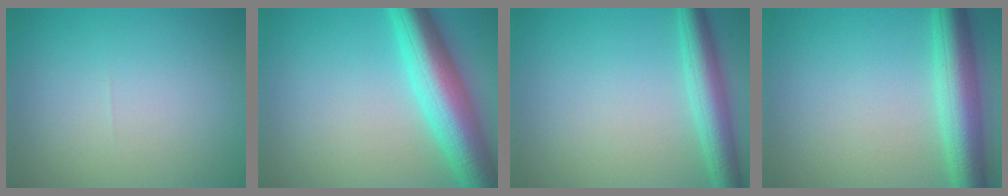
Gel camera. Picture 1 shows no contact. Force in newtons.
{"total": 8.9, "press": 8.9, "slide": 0.2}
{"total": 4.4, "press": 4.4, "slide": 0.2}
{"total": 6.3, "press": 6.3, "slide": 0.1}